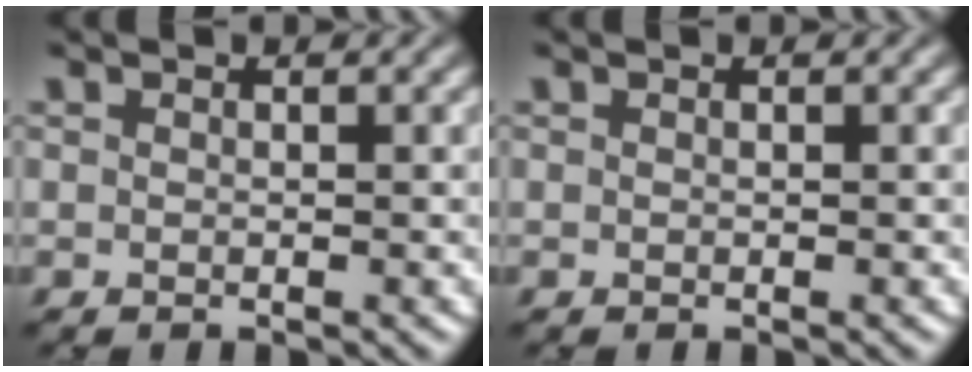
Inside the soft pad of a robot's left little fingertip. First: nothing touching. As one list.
[{"total": 0.0}]